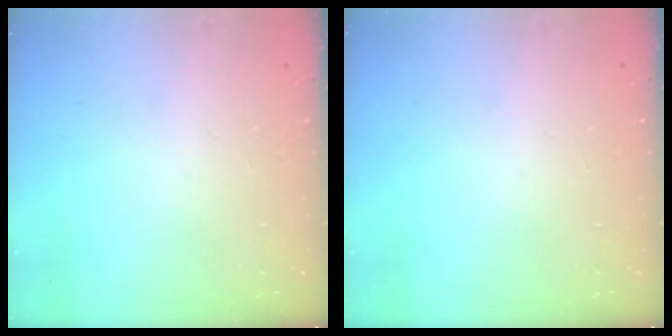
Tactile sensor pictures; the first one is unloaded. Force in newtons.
{"total": 0.0}